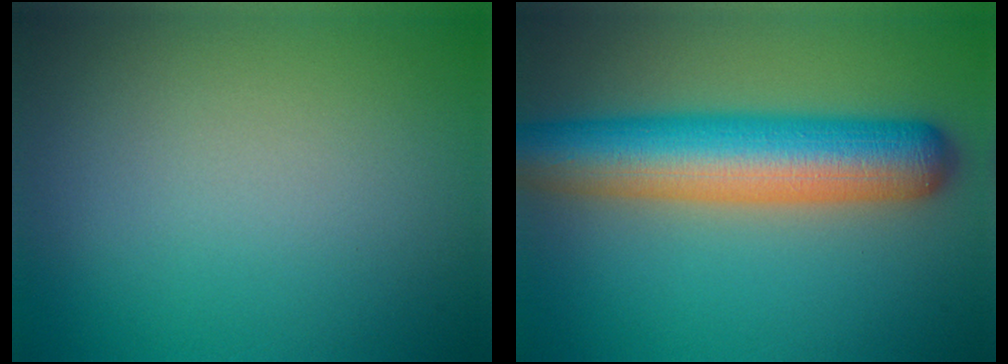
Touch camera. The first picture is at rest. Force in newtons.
{"total": 9.3, "press": 9.3, "slide": 0.3}